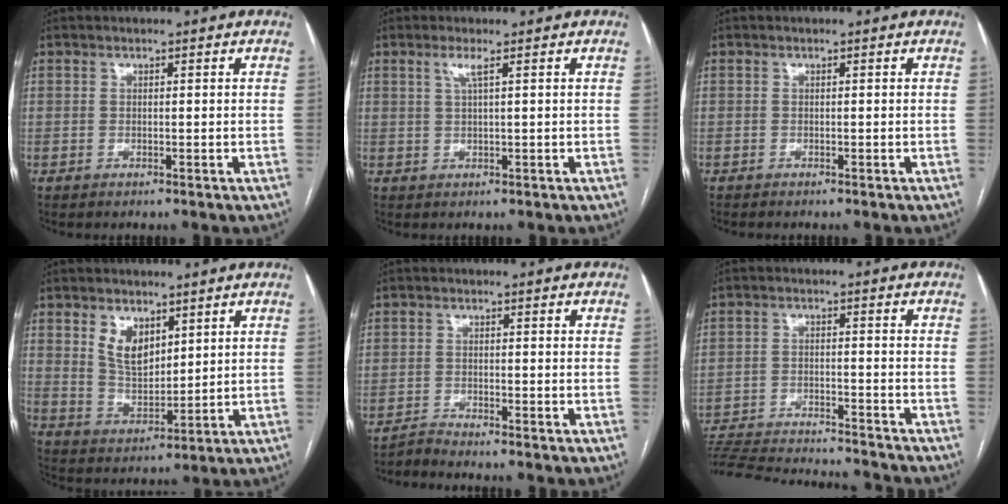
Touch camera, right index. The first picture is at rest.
{"total": 1.9, "force": [0.9, -0.2, 1.7], "torque": [-0.041, 0.002, 0.018]}
{"total": 0.8, "force": [-0.7, 0.2, 0.2], "torque": [-0.011, -0.002, -0.010]}
{"total": 6.9, "force": [3.5, 3.9, 4.4], "torque": [-0.087, 0.000, 0.078]}
{"total": 2.2, "force": [-2.0, -0.9, -0.3], "torque": [0.000, -0.013, -0.039]}
{"total": 18.9, "force": [-17.8, 0.9, 6.2], "torque": [-0.131, -0.028, -0.264]}